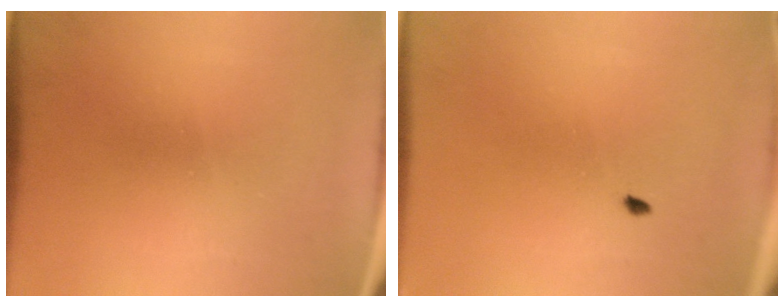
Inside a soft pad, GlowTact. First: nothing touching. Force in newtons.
{"total": 0.6}